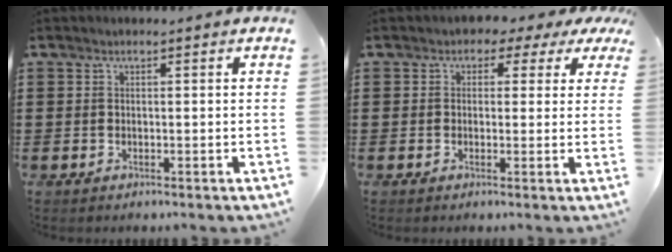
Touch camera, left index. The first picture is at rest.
{"total": 1.9, "force": [0.2, 1.7, 0.9], "torque": [-0.018, 0.007, -0.002]}